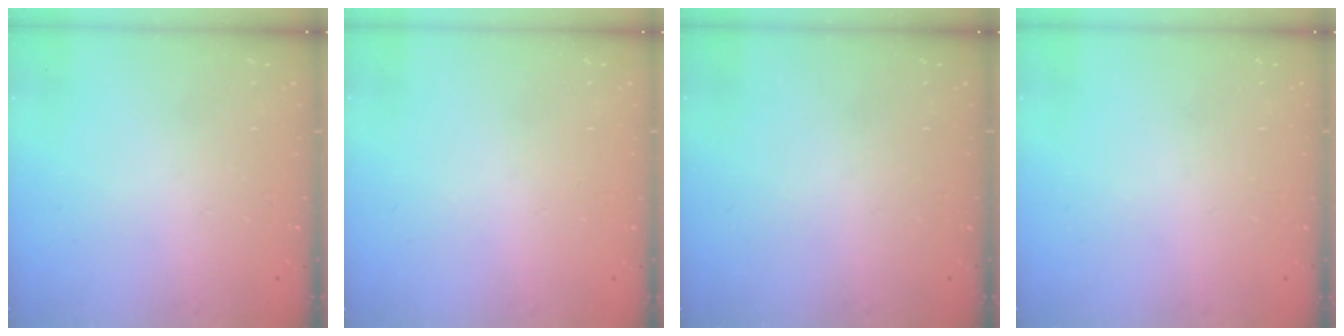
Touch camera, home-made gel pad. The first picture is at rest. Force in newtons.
{"total": 0.8, "press": 0.5, "slide": 0.6}
{"total": 0.0}
{"total": 0.0}